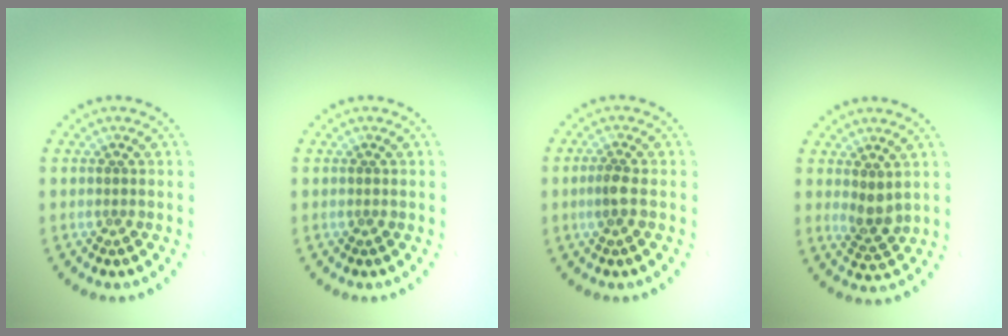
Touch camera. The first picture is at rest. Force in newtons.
{"total": 0.0}
{"total": 1.5, "press": 1.4, "slide": 0.6}
{"total": 2.1, "press": 1.9, "slide": 1.0}